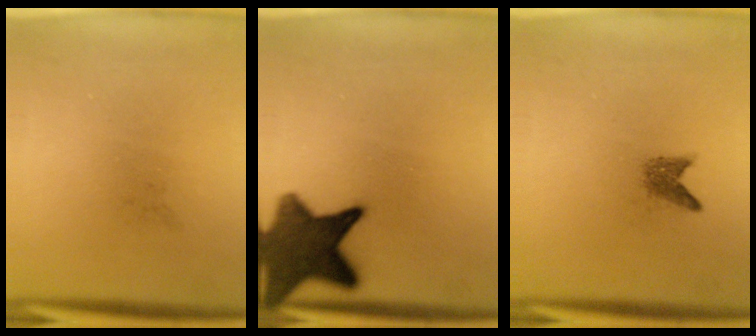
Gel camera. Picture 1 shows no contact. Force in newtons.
{"total": 13.4}
{"total": 1.7}